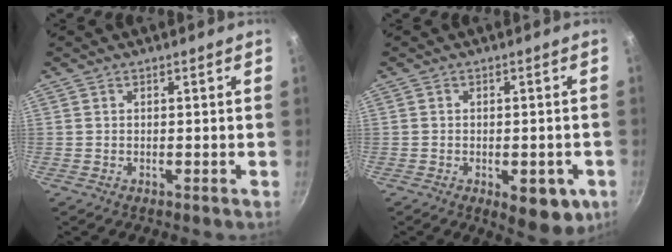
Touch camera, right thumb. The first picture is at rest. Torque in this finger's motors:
{"motor_torque": [0.72, 1.02, 0.33, -0.46, 0.15]}